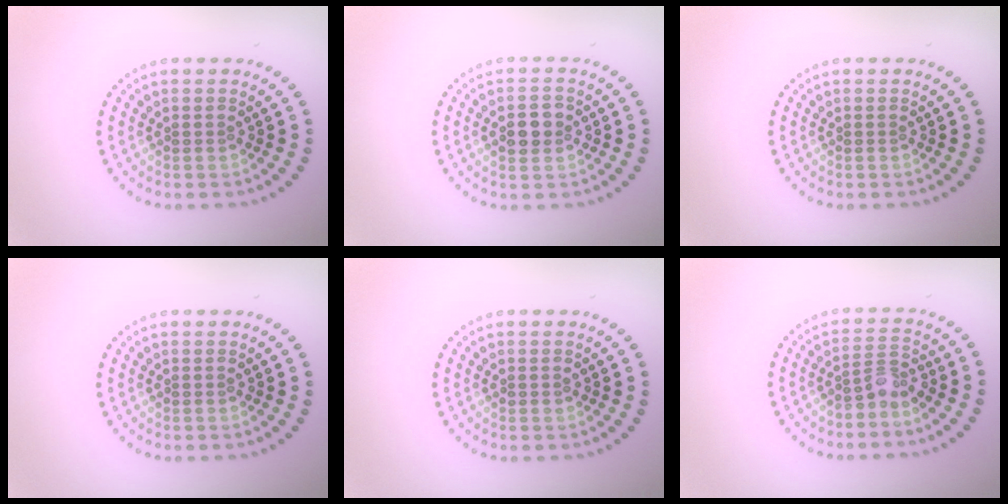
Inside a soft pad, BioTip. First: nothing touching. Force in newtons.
{"total": 2.8, "press": 2.8, "slide": 0.1}
{"total": 0.0}
{"total": 0.0}
{"total": 0.6, "press": 0.6, "slide": 0.2}
{"total": 2.0, "press": 1.6, "slide": 1.3}